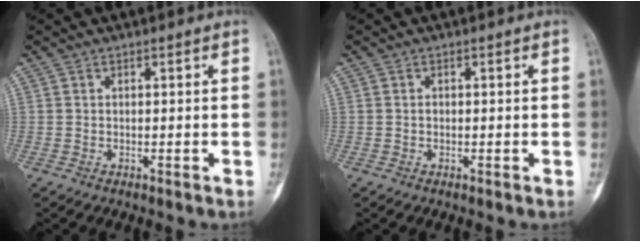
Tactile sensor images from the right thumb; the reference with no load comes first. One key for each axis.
{"total": 0.5, "fx": -0.1, "fy": 0.4, "fz": 0.3, "tx": -0.002, "ty": 0.002, "tz": -0.005}